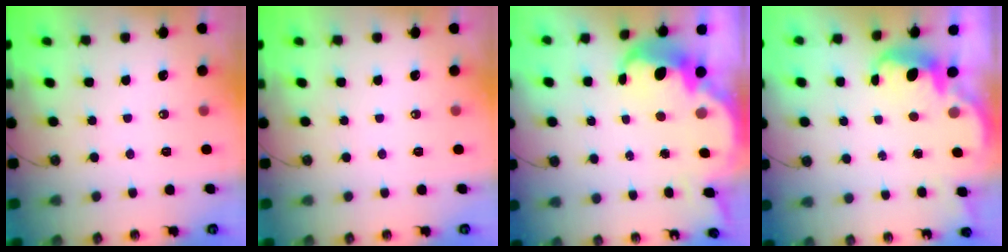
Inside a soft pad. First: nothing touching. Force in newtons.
{"total": 0.0}
{"total": 8.1, "press": 8.0, "slide": 0.5}
{"total": 2.7, "press": 2.7, "slide": 0.7}